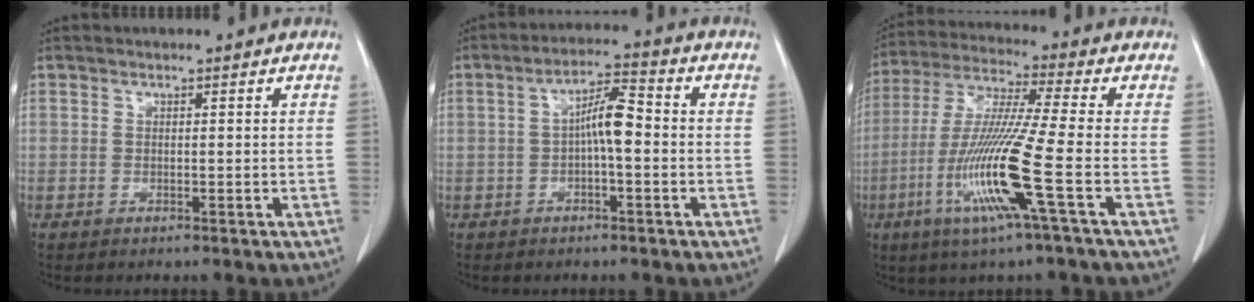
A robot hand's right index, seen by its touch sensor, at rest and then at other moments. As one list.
[{"total": 5.7, "force": [-0.3, 1.3, 5.6], "torque": [-0.099, 0.021, -0.010]}, {"total": 14.5, "force": [-4.8, -1.4, 13.6], "torque": [-0.280, -0.023, -0.099]}]